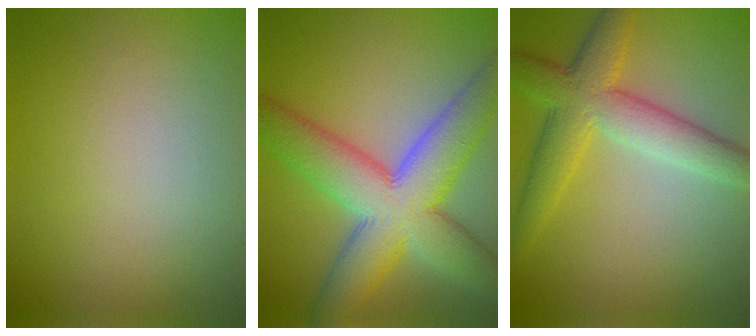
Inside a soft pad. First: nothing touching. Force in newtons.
{"total": 11.3, "press": 11.3, "slide": 0.6}
{"total": 6.5, "press": 6.5, "slide": 0.1}